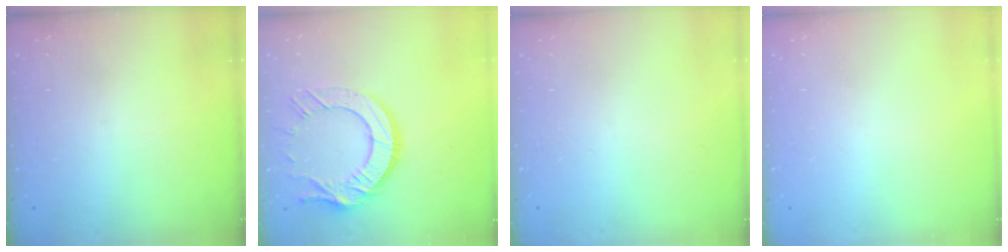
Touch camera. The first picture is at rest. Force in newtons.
{"total": 14.7, "press": 14.6, "slide": 1.2}
{"total": 0.0}
{"total": 0.0}